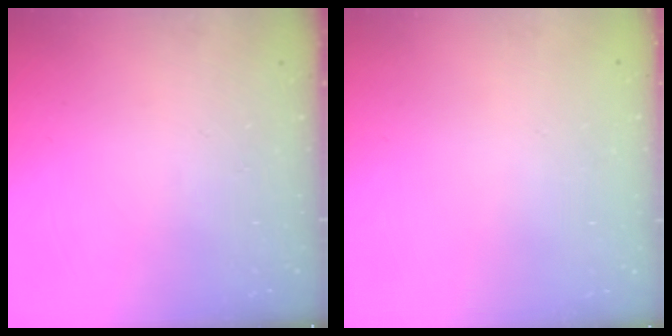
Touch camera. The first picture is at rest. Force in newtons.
{"total": 2.2, "press": 2.2, "slide": 0.1}